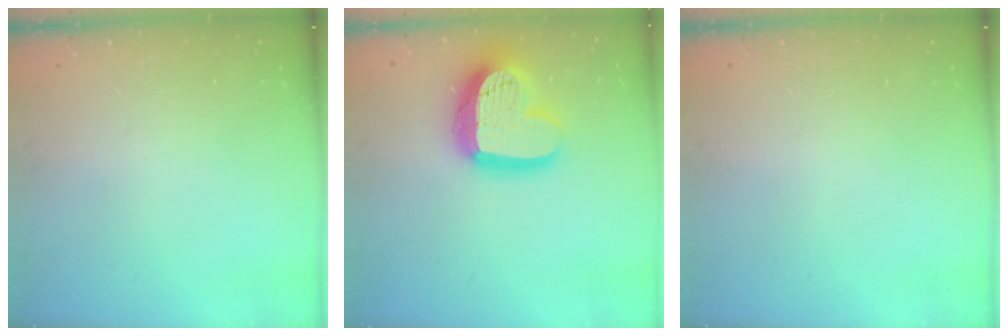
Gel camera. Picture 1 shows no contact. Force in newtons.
{"total": 19.9, "press": 19.9, "slide": 1.5}
{"total": 0.0}